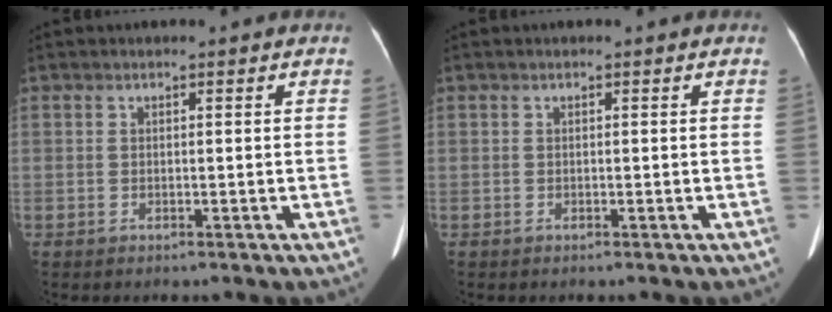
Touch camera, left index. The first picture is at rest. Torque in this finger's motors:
{"motor_torque": [0.00, 0.00, 0.00, 0.00]}